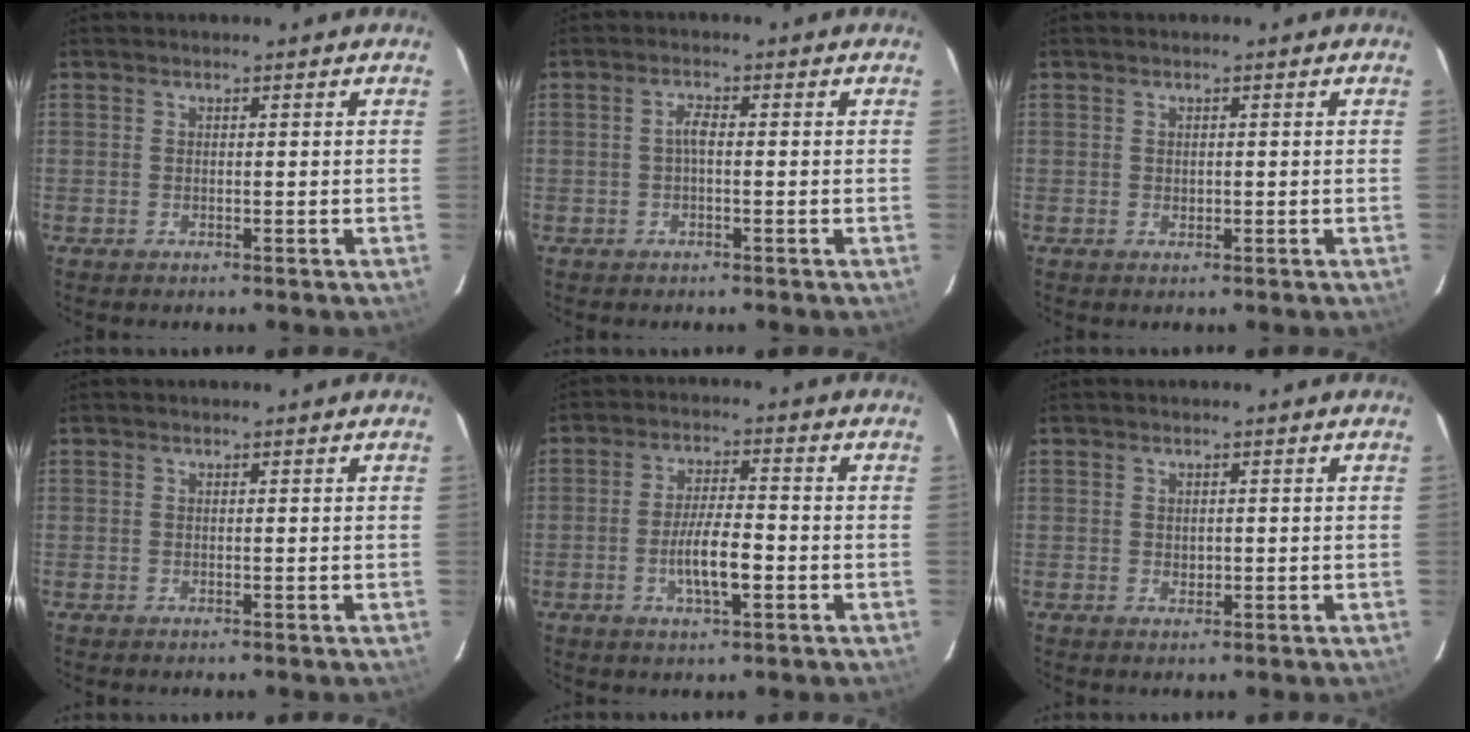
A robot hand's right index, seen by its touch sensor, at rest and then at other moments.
{"total": 1.8, "force": [-0.3, 0.6, 1.7], "torque": [-0.034, 0.008, -0.008]}
{"total": 0.8, "force": [0.0, 0.7, 0.4], "torque": [-0.005, 0.000, 0.002]}
{"total": 0.0}
{"total": 7.2, "force": [-2.4, 1.8, 6.6], "torque": [-0.127, -0.004, -0.040]}
{"total": 1.2, "force": [0.0, 1.0, 0.6], "torque": [-0.008, 0.000, 0.002]}